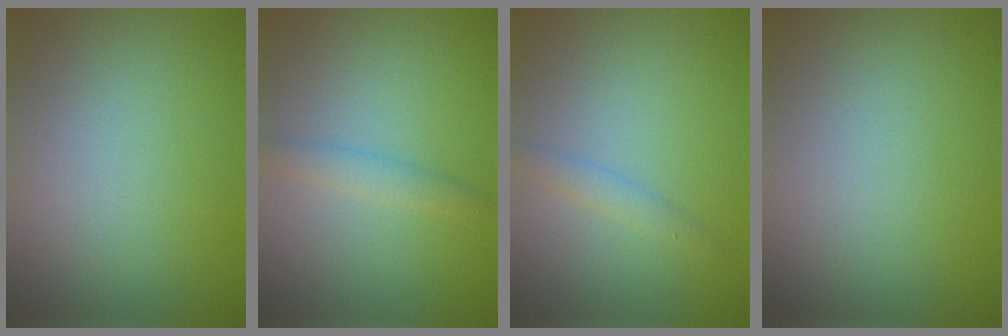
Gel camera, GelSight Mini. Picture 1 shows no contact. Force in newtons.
{"total": 1.7, "press": 1.7, "slide": 0.0}
{"total": 1.4, "press": 1.4, "slide": 0.0}
{"total": 0.0}